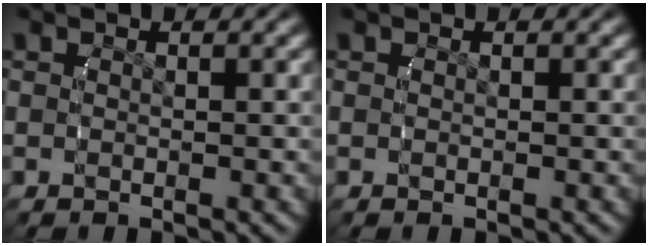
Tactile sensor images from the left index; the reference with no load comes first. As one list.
[{"total": 0.0}]